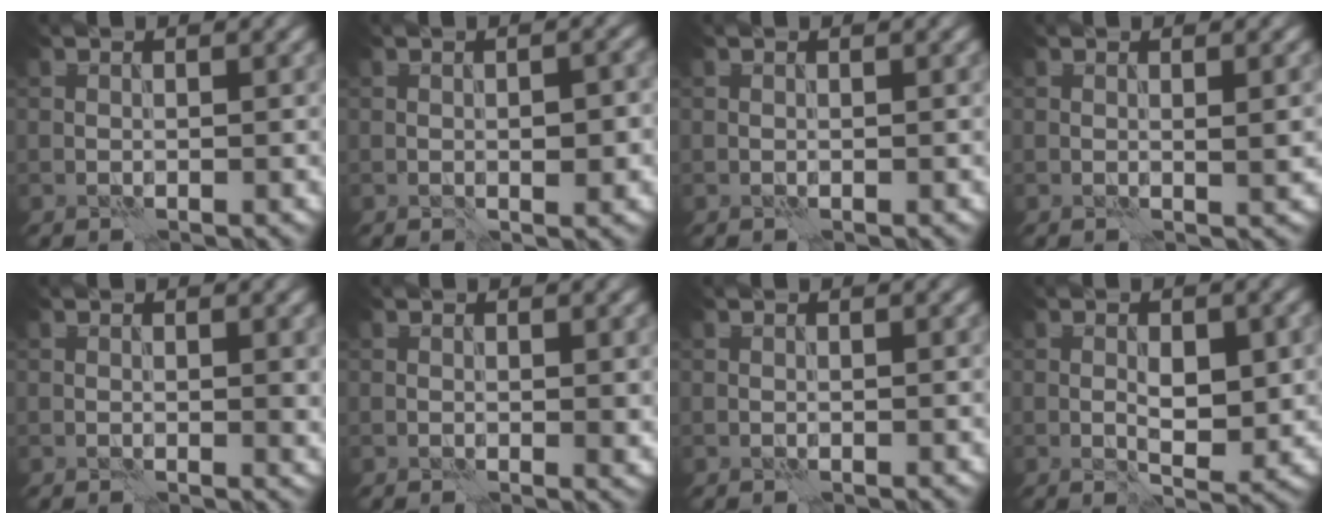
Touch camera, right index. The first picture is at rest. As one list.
[{"total": 2.5, "force": [-0.4, 1.0, 2.3], "torque": [-0.031, 0.001, -0.003]}, {"total": 0.0}, {"total": 1.2, "force": [0.2, 0.1, 1.2], "torque": [-0.016, 0.001, 0.001]}, {"total": 1.0, "force": [0.3, 0.2, 0.9], "torque": [-0.009, -0.002, 0.004]}, {"total": 0.9, "force": [0.3, 0.3, 0.8], "torque": [-0.007, -0.002, 0.003]}, {"total": 0.0}, {"total": 3.8, "force": [-0.1, 1.6, 3.5], "torque": [-0.054, -0.003, 0.001]}]